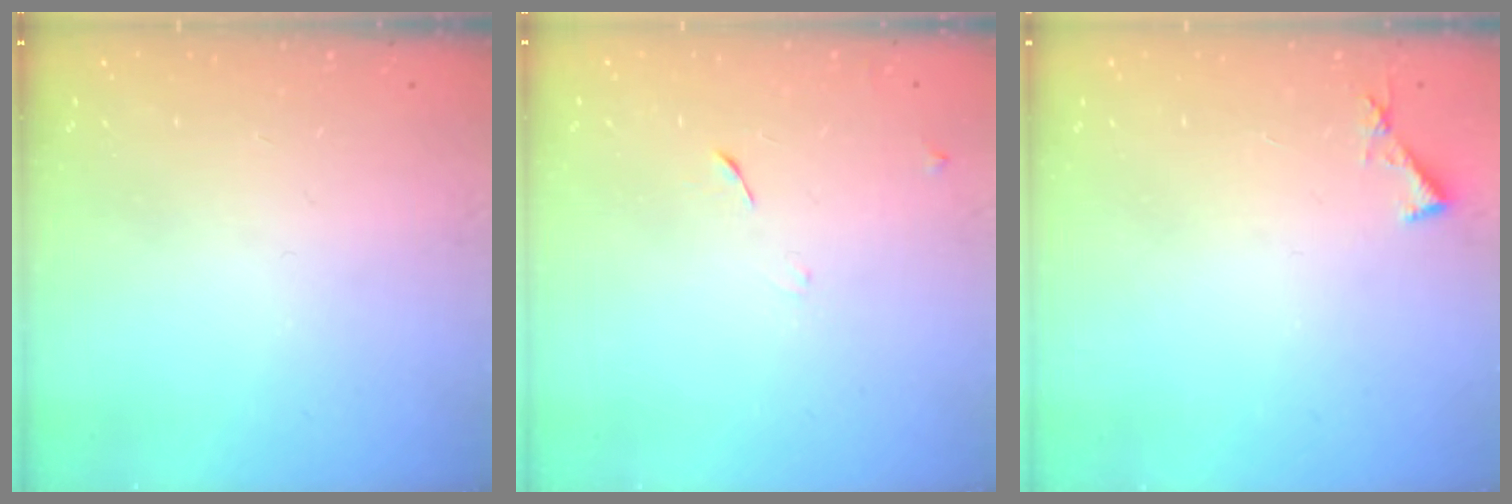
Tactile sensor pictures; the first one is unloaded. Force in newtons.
{"total": 6.2, "press": 6.2, "slide": 0.6}
{"total": 3.8, "press": 3.8, "slide": 0.3}